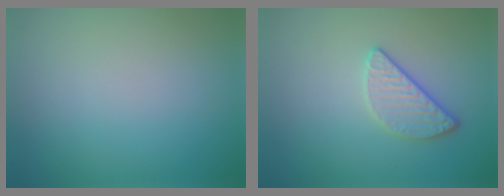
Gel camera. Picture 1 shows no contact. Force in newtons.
{"total": 2.4, "press": 2.1, "slide": 1.1}